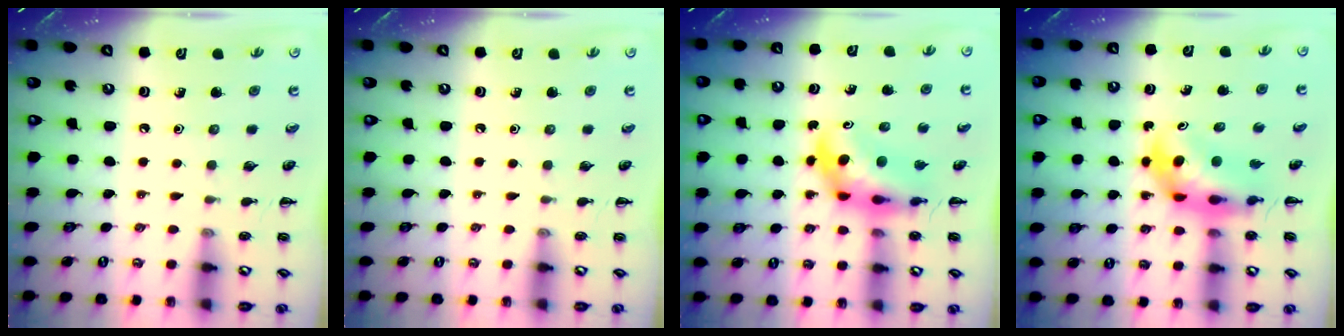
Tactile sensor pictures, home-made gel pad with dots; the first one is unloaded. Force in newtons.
{"total": 0.0}
{"total": 5.7, "press": 5.5, "slide": 1.4}
{"total": 6.0, "press": 5.9, "slide": 1.3}